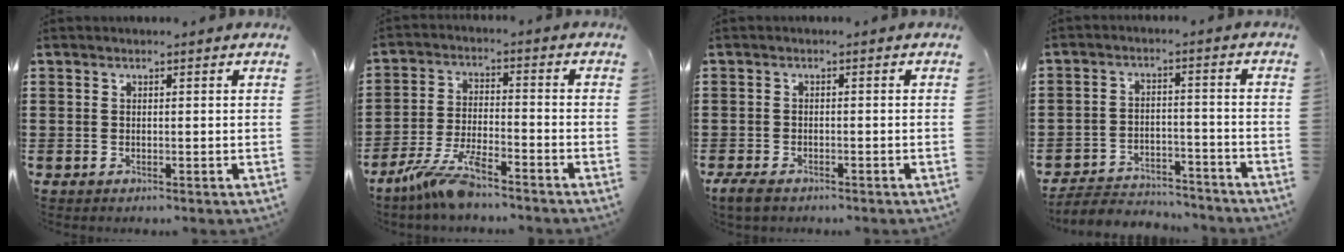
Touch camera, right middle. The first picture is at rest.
{"total": 7.5, "force": [-5.9, 1.1, 4.5], "torque": [-0.105, -0.010, -0.116]}
{"total": 1.8, "force": [-1.4, 0.8, 1.0], "torque": [-0.034, -0.003, -0.032]}
{"total": 4.6, "force": [-4.5, 1.1, 0.2], "torque": [-0.013, 0.009, -0.097]}